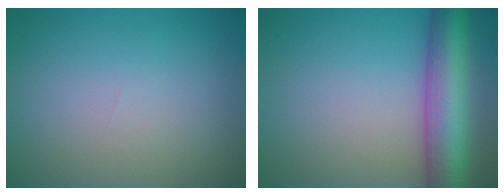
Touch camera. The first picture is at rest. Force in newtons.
{"total": 8.0, "press": 8.0, "slide": 0.2}